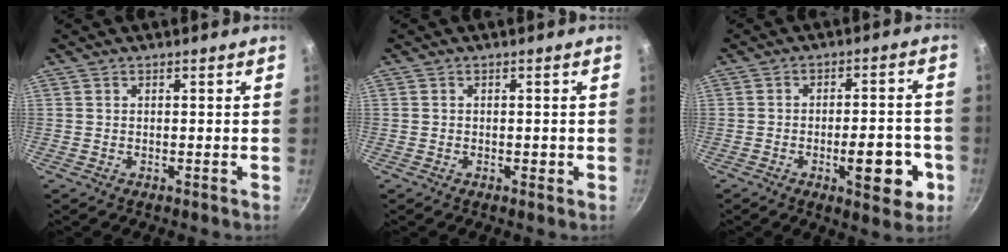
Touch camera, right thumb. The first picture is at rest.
{"total": 0.9, "force": [-0.2, 0.6, 0.6], "torque": [-0.005, 0.003, -0.004]}
{"total": 11.2, "force": [-3.8, 4.5, 9.5], "torque": [-0.100, 0.020, -0.048]}